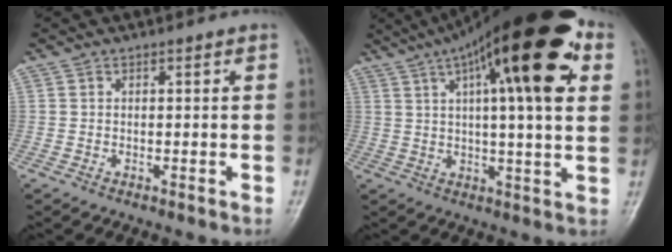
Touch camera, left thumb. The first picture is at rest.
{"total": 24.1, "force": [9.5, 6.5, 21.2], "torque": [-0.316, 0.013, 0.138]}